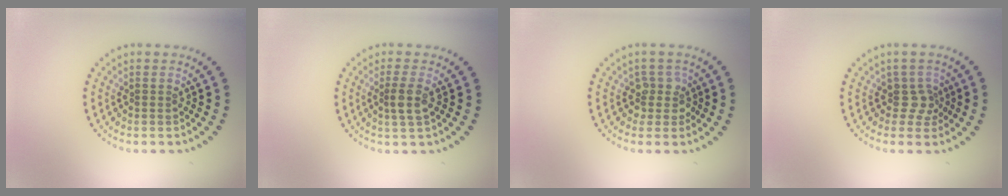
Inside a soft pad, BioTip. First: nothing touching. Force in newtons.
{"total": 2.1, "press": 1.8, "slide": 1.0}
{"total": 2.1, "press": 1.6, "slide": 1.2}
{"total": 1.9, "press": 1.4, "slide": 1.2}